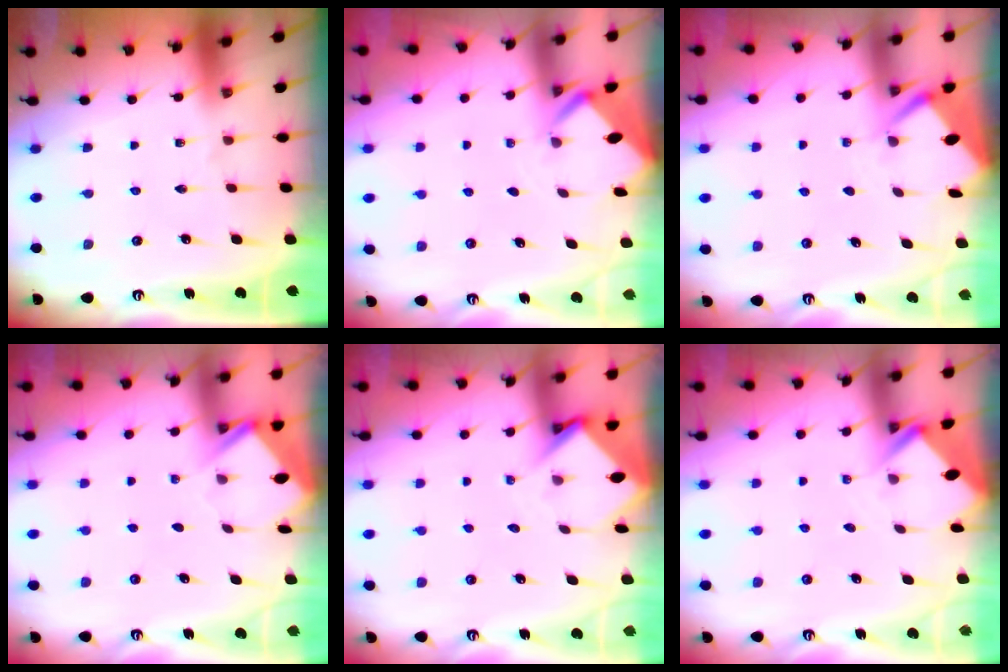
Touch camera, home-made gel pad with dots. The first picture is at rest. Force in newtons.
{"total": 2.2, "press": 2.2, "slide": 0.2}
{"total": 2.8, "press": 2.8, "slide": 0.3}
{"total": 4.6, "press": 4.6, "slide": 0.3}
{"total": 3.7, "press": 3.7, "slide": 0.3}
{"total": 2.7, "press": 2.7, "slide": 0.2}